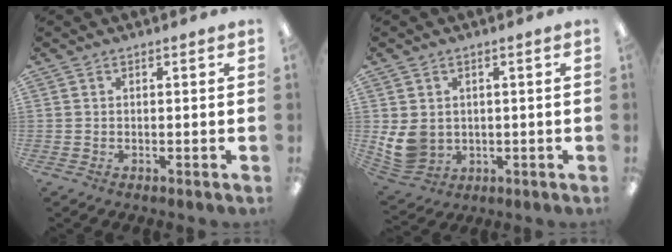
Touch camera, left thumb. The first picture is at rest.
{"total": 7.6, "force": [1.0, 6.5, 3.7], "torque": [-0.084, -0.001, 0.024]}